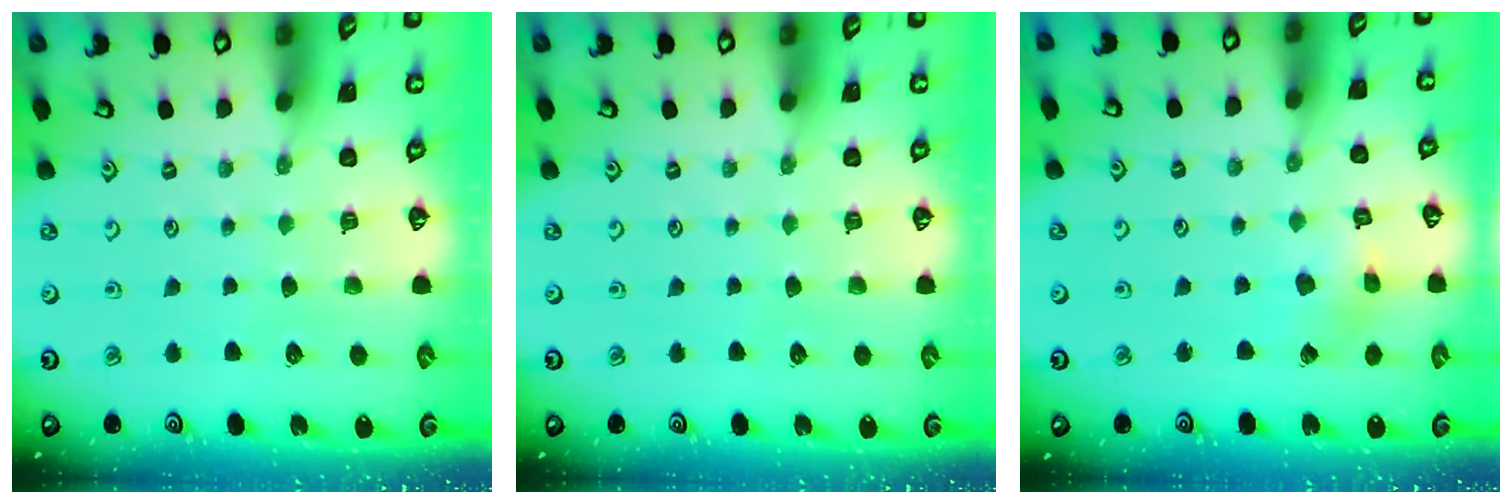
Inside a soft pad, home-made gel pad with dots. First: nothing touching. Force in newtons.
{"total": 0.0}
{"total": 2.2, "press": 2.2, "slide": 0.3}